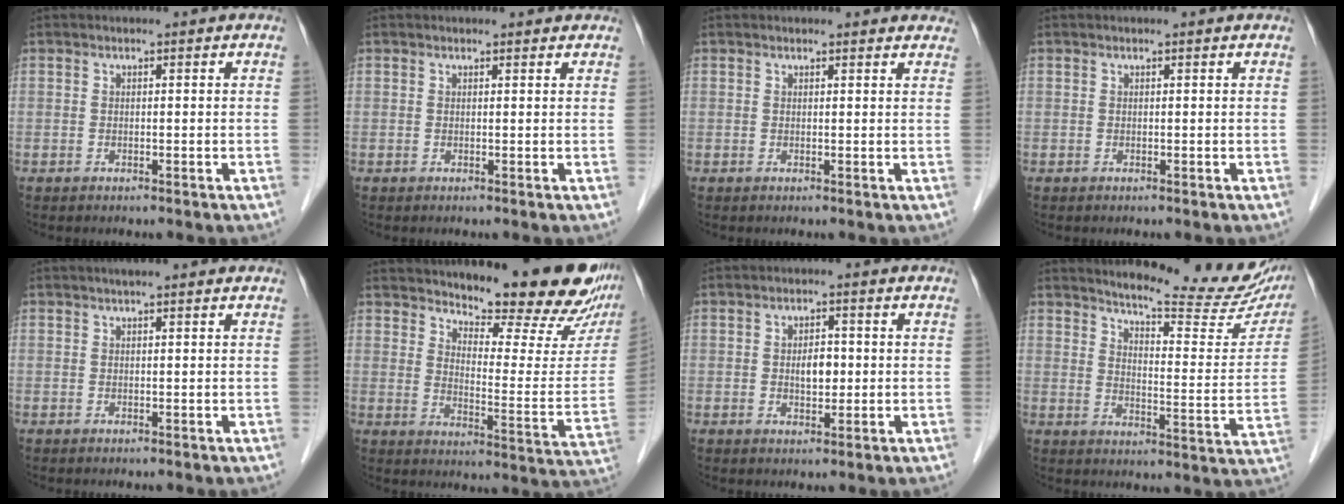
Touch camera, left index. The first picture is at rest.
{"total": 2.3, "force": [2.1, 0.7, 0.5], "torque": [-0.009, 0.007, 0.017]}
{"total": 4.2, "force": [4.1, 1.0, 0.7], "torque": [0.001, 0.001, 0.029]}
{"total": 0.0}
{"total": 1.8, "force": [1.3, 0.1, 1.2], "torque": [-0.015, 0.015, 0.018]}
{"total": 19.2, "force": [16.8, 3.1, 8.7], "torque": [-0.115, -0.070, 0.210]}
{"total": 3.2, "force": [-0.2, 1.8, 2.7], "torque": [-0.042, 0.001, -0.001]}
{"total": 18.6, "force": [16.6, 2.6, 7.9], "torque": [-0.099, -0.064, 0.199]}